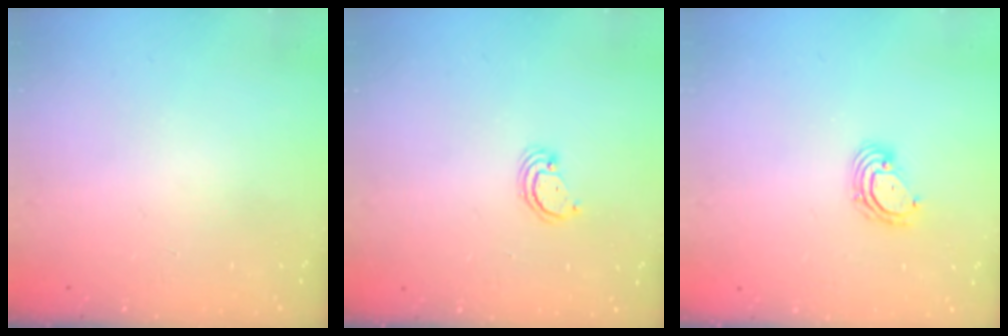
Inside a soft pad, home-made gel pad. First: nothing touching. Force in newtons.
{"total": 2.4, "press": 2.4, "slide": 0.2}
{"total": 5.2, "press": 5.2, "slide": 0.6}